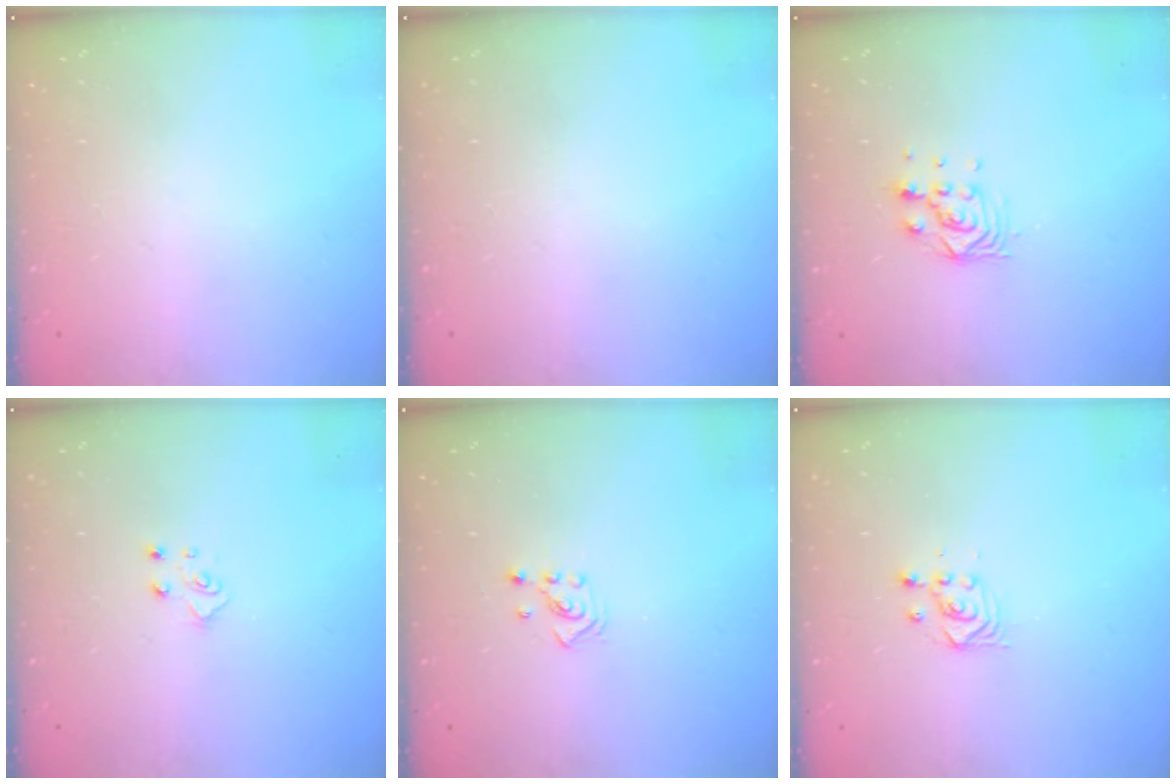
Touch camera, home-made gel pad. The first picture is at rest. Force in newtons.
{"total": 0.0}
{"total": 7.4, "press": 7.3, "slide": 0.6}
{"total": 4.3, "press": 4.2, "slide": 0.4}
{"total": 2.1, "press": 2.1, "slide": 0.3}
{"total": 3.3, "press": 3.2, "slide": 0.4}